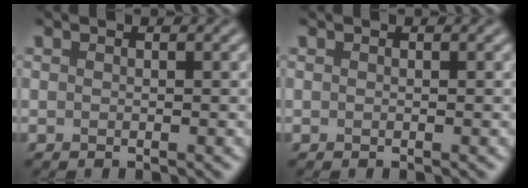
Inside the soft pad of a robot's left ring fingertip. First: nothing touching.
{"total": 0.0}